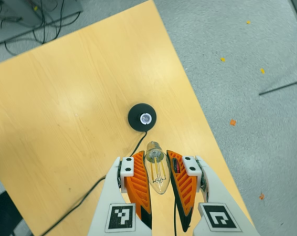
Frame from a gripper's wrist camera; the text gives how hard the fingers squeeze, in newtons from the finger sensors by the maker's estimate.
{"total": 20.1, "left": 22.6, "right": 17.6}